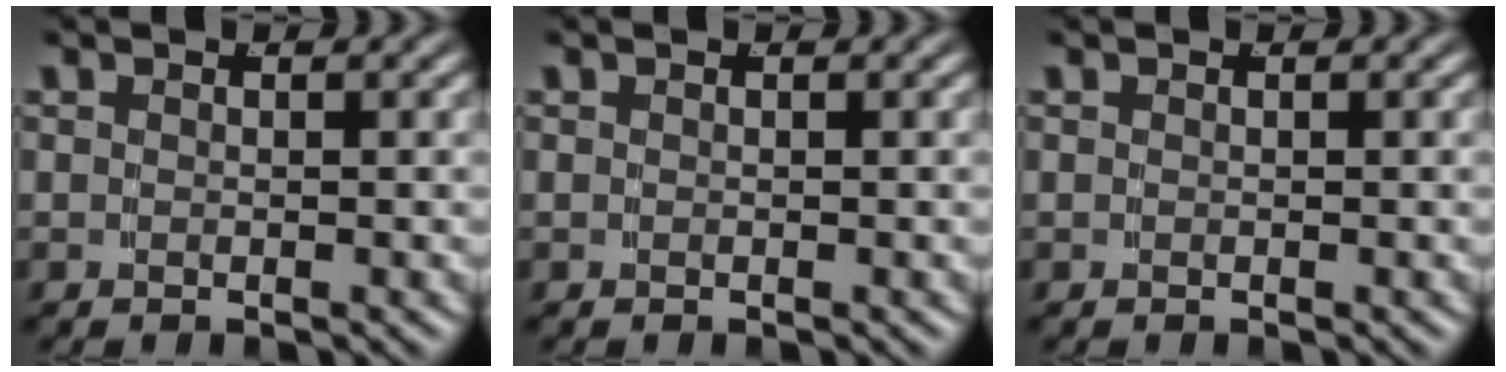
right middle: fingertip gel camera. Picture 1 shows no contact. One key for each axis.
{"total": 0.0}
{"total": 0.0}